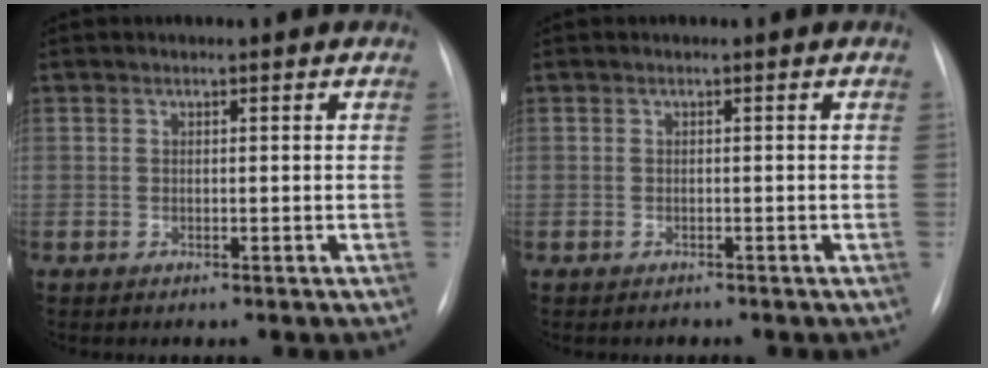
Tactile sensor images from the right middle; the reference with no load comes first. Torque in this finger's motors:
{"motor_torque": [0.15, -0.16, -0.02, -0.01]}